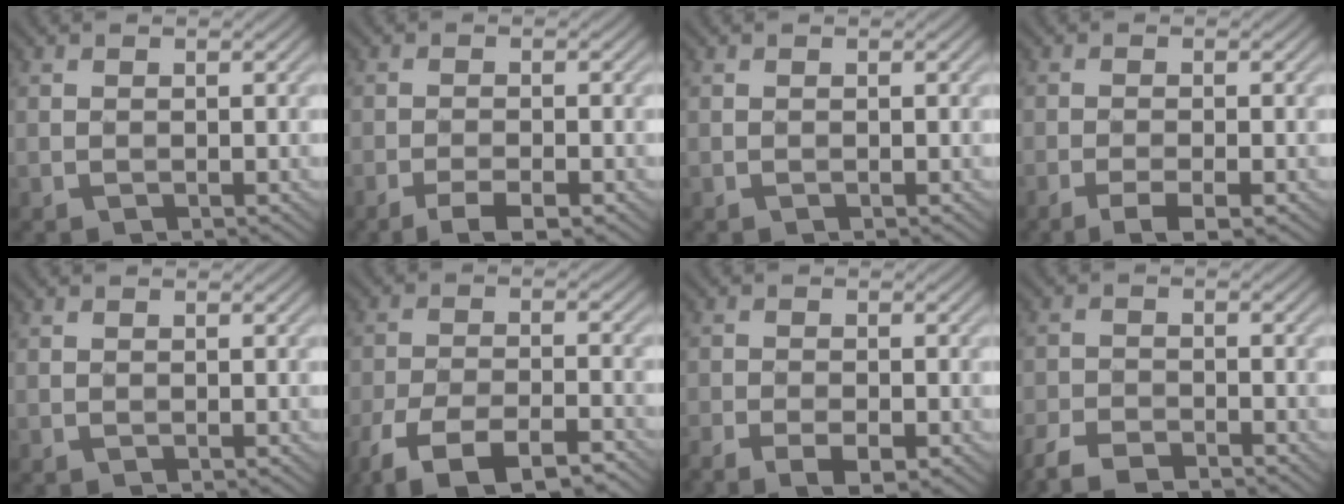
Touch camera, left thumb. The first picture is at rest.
{"total": 3.5, "force": [-2.5, 0.6, 2.4], "torque": [-0.050, 0.005, -0.043]}
{"total": 0.0}
{"total": 3.2, "force": [-2.1, 0.4, 2.4], "torque": [-0.052, 0.004, -0.038]}
{"total": 0.0}
{"total": 9.1, "force": [-6.7, 2.7, 5.6], "torque": [-0.105, 0.001, -0.127]}
{"total": 4.7, "force": [-3.2, 1.3, 3.2], "torque": [-0.064, -0.005, -0.053]}
{"total": 5.1, "force": [-4.3, 1.2, 2.3], "torque": [-0.052, -0.005, -0.088]}